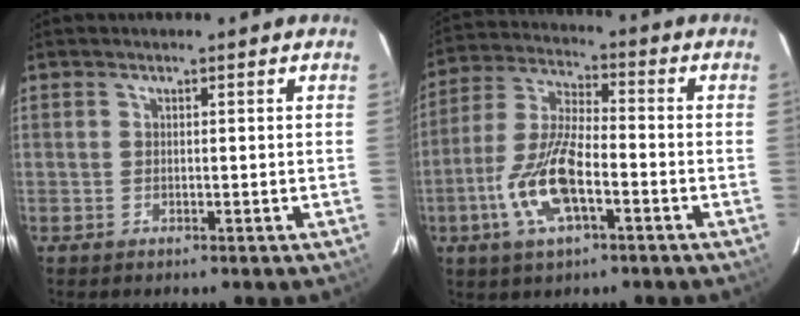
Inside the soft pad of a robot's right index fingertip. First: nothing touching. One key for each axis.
{"total": 13.1, "fx": -5.0, "fy": 4.5, "fz": 11.2, "tx": -0.241, "ty": -0.003, "tz": -0.097}